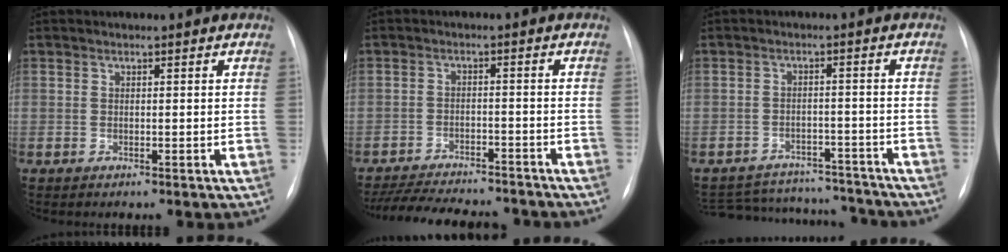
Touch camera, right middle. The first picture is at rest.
{"total": 16.0, "force": [-14.4, 3.3, 6.1], "torque": [-0.126, -0.010, -0.202]}
{"total": 14.5, "force": [-13.8, 3.9, 2.5], "torque": [-0.049, 0.016, -0.181]}